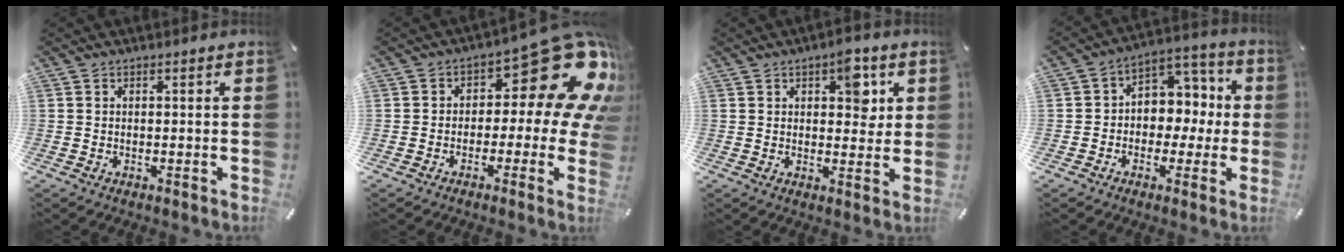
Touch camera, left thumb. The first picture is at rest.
{"total": 19.8, "force": [8.2, 9.3, 15.5], "torque": [-0.192, -0.053, 0.136]}
{"total": 7.3, "force": [3.0, 4.3, 5.1], "torque": [-0.042, -0.014, 0.043]}
{"total": 7.9, "force": [-1.1, 7.3, 2.7], "torque": [-0.036, 0.006, -0.020]}